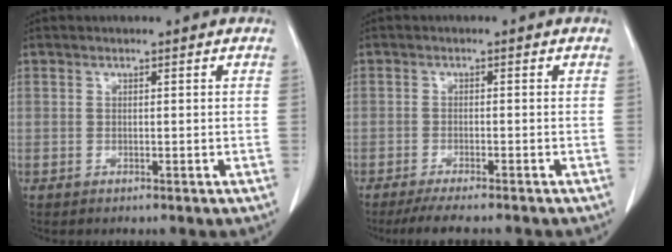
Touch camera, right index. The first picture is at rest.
{"total": 7.8, "force": [-6.6, 1.2, 4.0], "torque": [-0.062, -0.016, -0.104]}